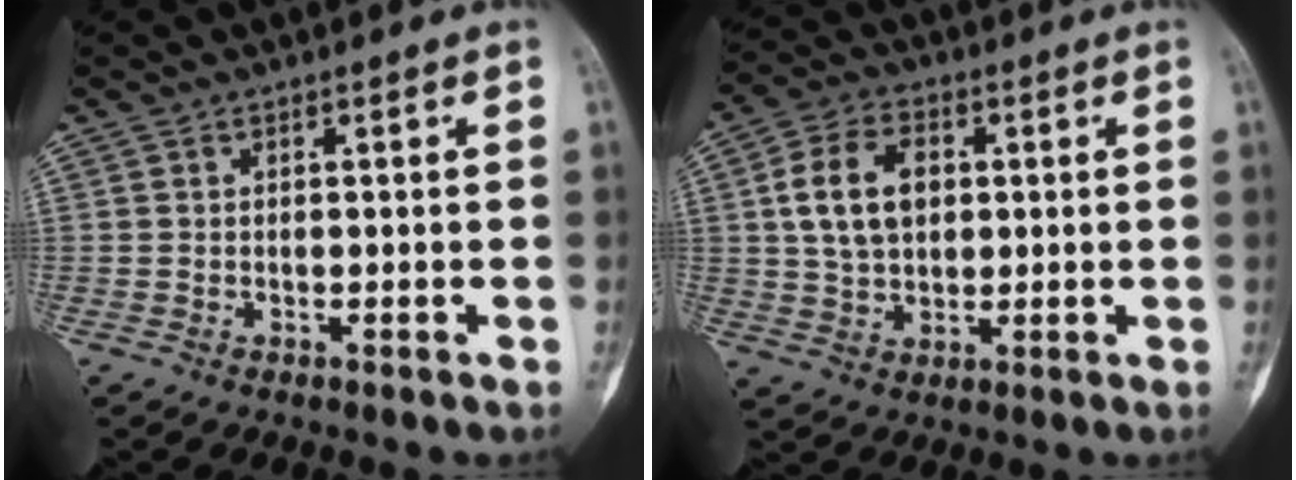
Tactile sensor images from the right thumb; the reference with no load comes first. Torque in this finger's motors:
{"motor_torque": [-0.70, 1.17, 0.38, -0.29, 0.09]}